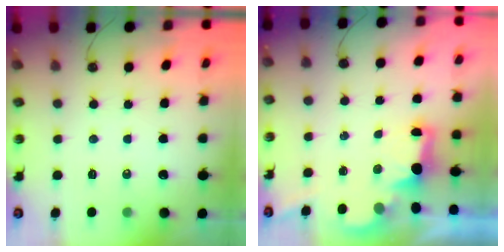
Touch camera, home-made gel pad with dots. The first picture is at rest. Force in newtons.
{"total": 2.1, "press": 2.0, "slide": 0.7}